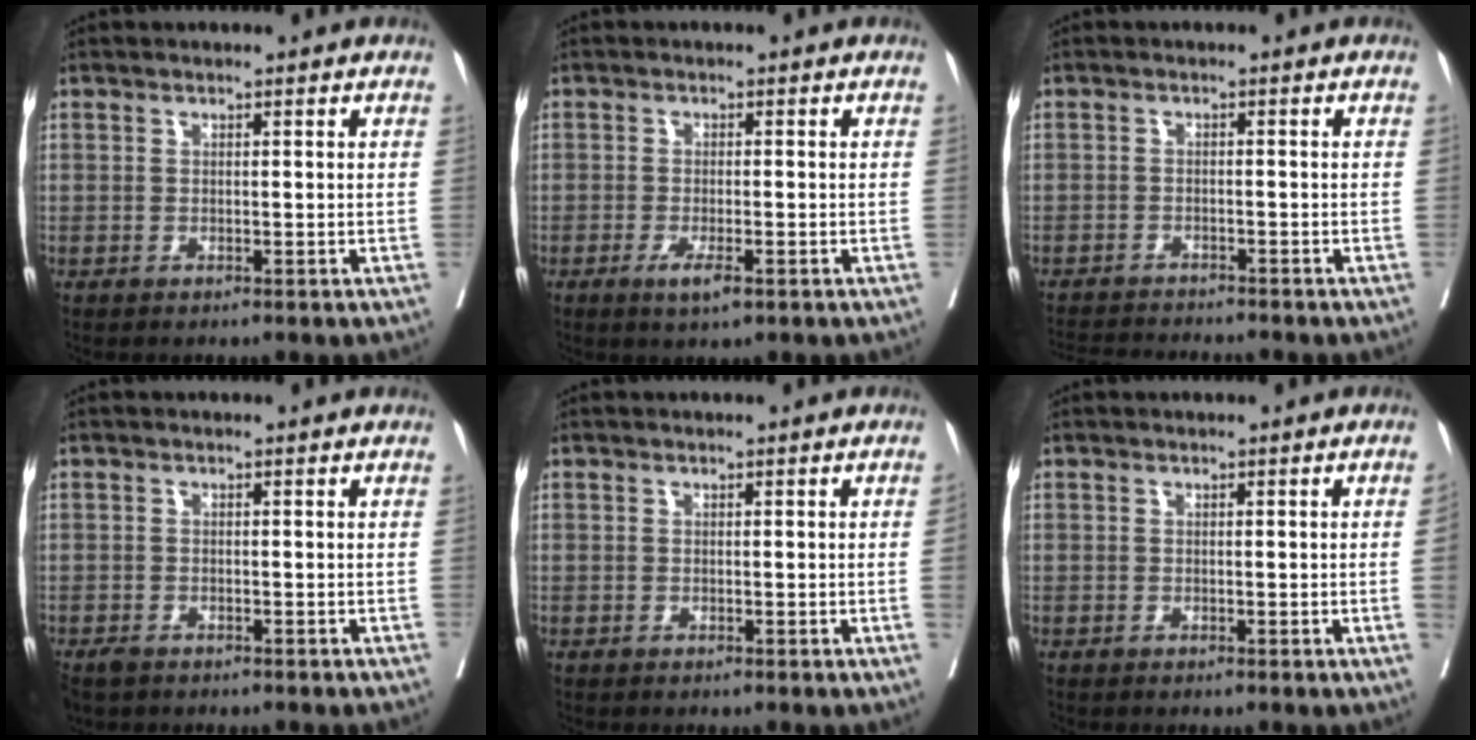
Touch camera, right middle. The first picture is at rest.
{"total": 3.2, "force": [-1.7, 0.6, 2.7], "torque": [-0.046, -0.005, -0.028]}
{"total": 7.3, "force": [-7.1, 0.1, 1.8], "torque": [-0.023, -0.007, -0.112]}
{"total": 2.2, "force": [-1.7, 1.1, 0.7], "torque": [-0.017, -0.004, -0.028]}
{"total": 1.0, "force": [-0.1, -0.4, 0.9], "torque": [-0.012, 0.000, 0.000]}
{"total": 1.5, "force": [-0.2, -0.5, 1.4], "torque": [-0.019, -0.001, -0.001]}